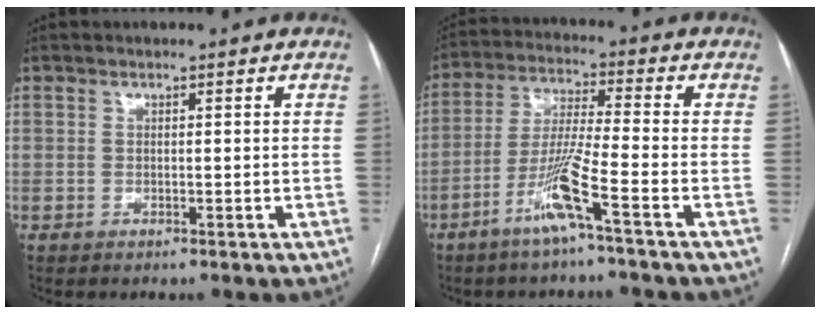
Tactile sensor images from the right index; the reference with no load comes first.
{"total": 8.8, "force": [-4.8, -1.0, 7.3], "torque": [-0.148, -0.008, -0.098]}